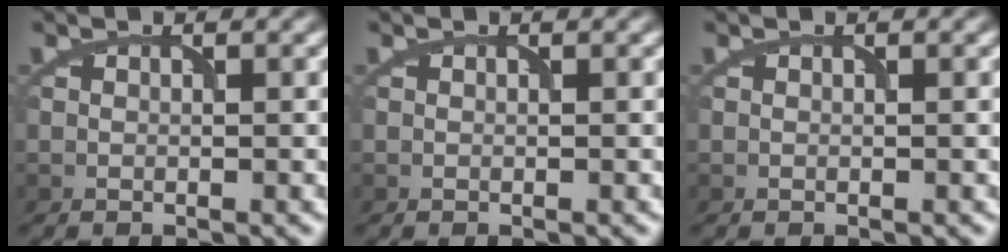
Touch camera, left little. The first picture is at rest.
{"total": 0.0}
{"total": 0.0}